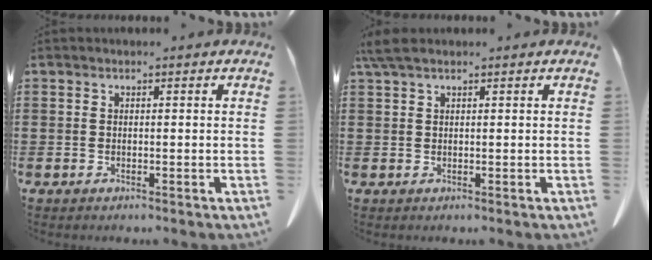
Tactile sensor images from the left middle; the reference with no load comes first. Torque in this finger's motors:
{"motor_torque": [0.13, 0.09, 0.06, 0.05]}